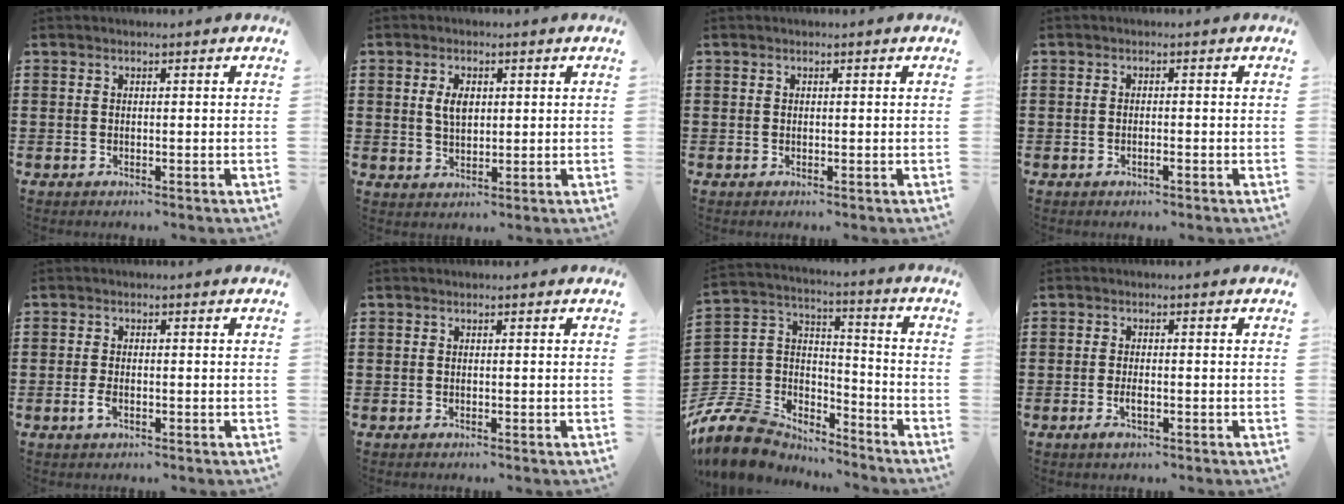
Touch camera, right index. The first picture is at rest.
{"total": 3.6, "force": [0.8, 2.1, 2.8], "torque": [-0.051, 0.007, 0.012]}
{"total": 0.0}
{"total": 1.0, "force": [-0.6, 0.2, 0.8], "torque": [-0.017, -0.005, -0.010]}
{"total": 1.9, "force": [-0.7, 0.9, 1.6], "torque": [-0.045, -0.004, -0.018]}
{"total": 0.0}
{"total": 11.0, "force": [-9.0, 5.8, 2.8], "torque": [-0.103, 0.012, -0.181]}
{"total": 2.3, "force": [-0.9, 0.6, 2.0], "torque": [-0.042, -0.004, -0.018]}